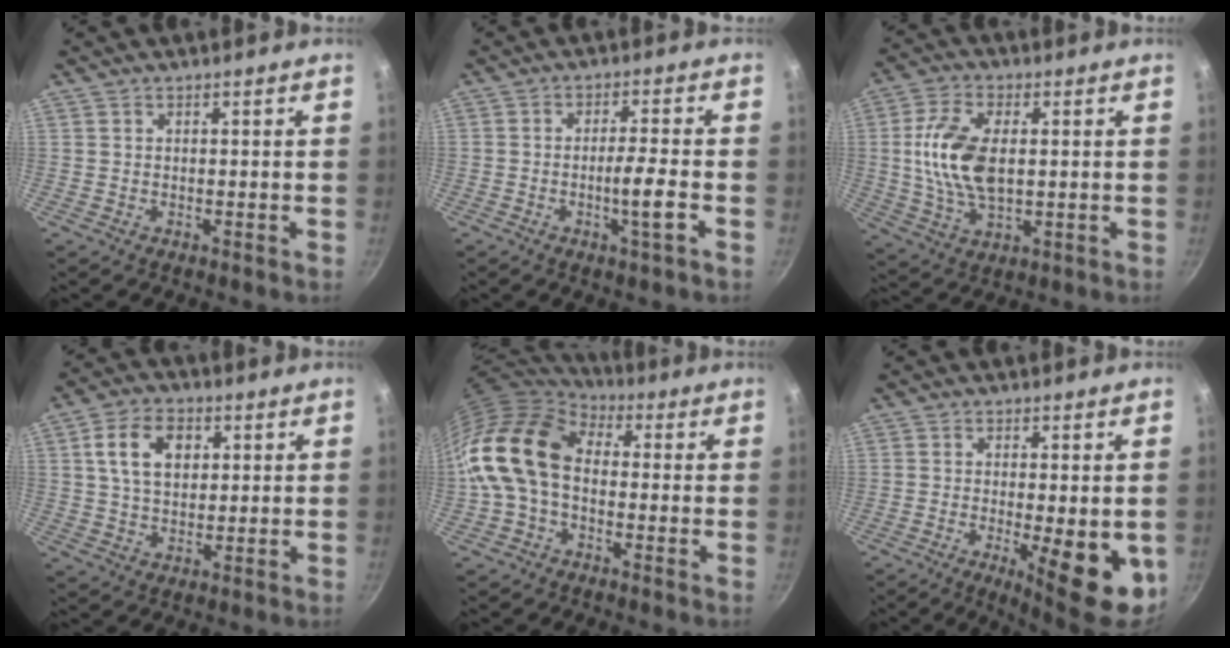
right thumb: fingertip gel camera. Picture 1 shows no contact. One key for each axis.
{"total": 5.4, "fx": -2.0, "fy": 0.2, "fz": 5.0, "tx": -0.089, "ty": 0.014, "tz": -0.036}
{"total": 13.0, "fx": 1.1, "fy": 7.2, "fz": 10.7, "tx": -0.201, "ty": 0.006, "tz": 0.021}
{"total": 9.8, "fx": 2.7, "fy": 6.7, "fz": 6.6, "tx": -0.102, "ty": 0.004, "tz": 0.043}
{"total": 17.0, "fx": -0.1, "fy": 11.8, "fz": 12.3, "tx": -0.225, "ty": 0.033, "tz": -0.019}
{"total": 12.5, "fx": -3.0, "fy": 3.6, "fz": 11.6, "tx": -0.143, "ty": -0.008, "tz": -0.031}